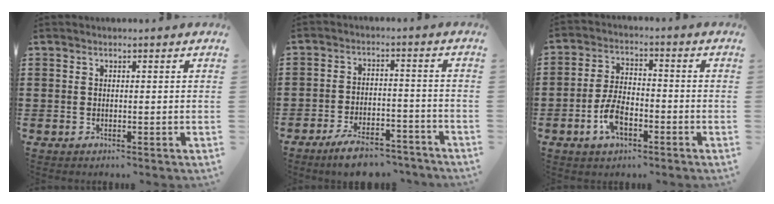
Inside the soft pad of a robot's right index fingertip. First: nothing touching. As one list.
[{"total": 6.4, "force": [-5.5, 1.4, 3.0], "torque": [-0.056, 0.009, -0.103]}, {"total": 6.4, "force": [-2.6, 3.2, 4.9], "torque": [-0.117, 0.001, -0.055]}]